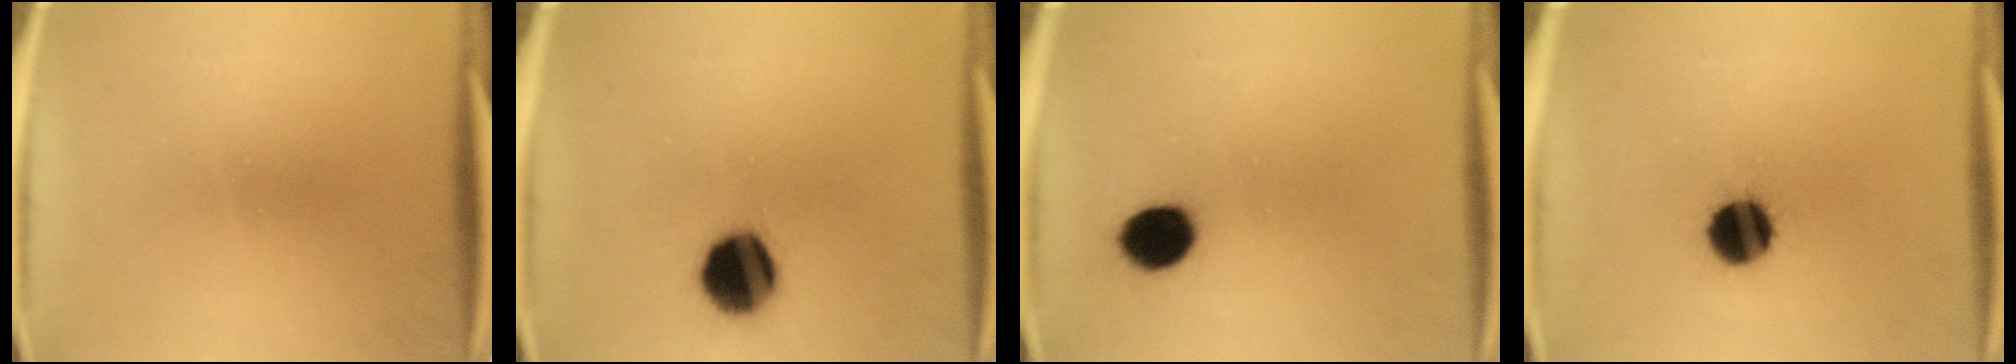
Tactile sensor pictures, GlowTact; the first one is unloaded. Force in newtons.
{"total": 13.4}
{"total": 7.8}
{"total": 10.3}